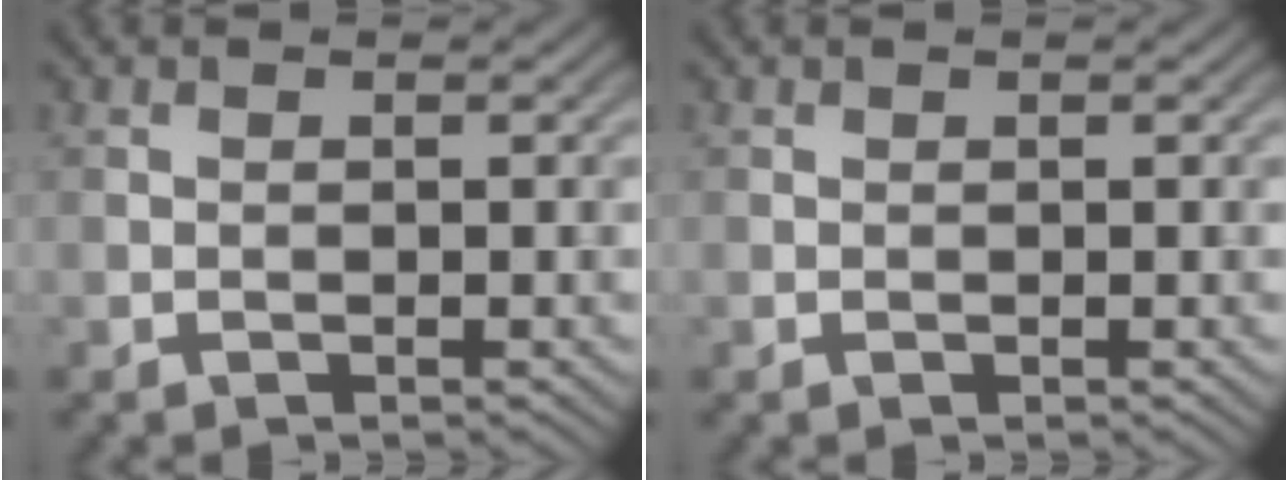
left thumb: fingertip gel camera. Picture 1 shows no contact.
{"total": 0.0}